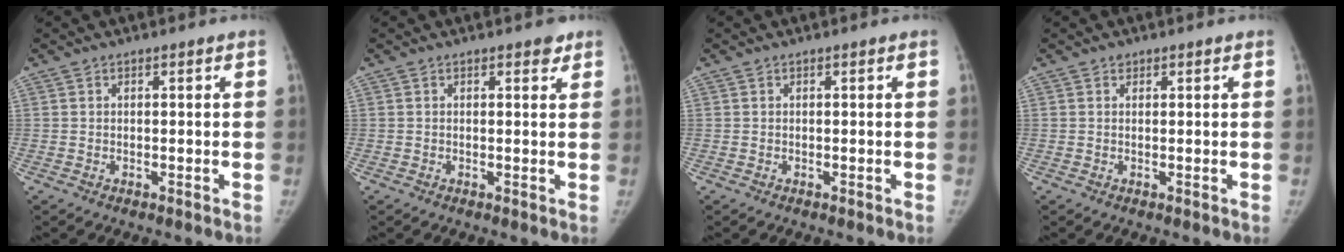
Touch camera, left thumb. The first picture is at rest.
{"total": 1.7, "force": [1.2, 0.9, 0.9], "torque": [0.000, -0.005, 0.012]}
{"total": 0.0}
{"total": 0.8, "force": [0.5, 0.6, 0.1], "torque": [0.005, -0.003, 0.006]}